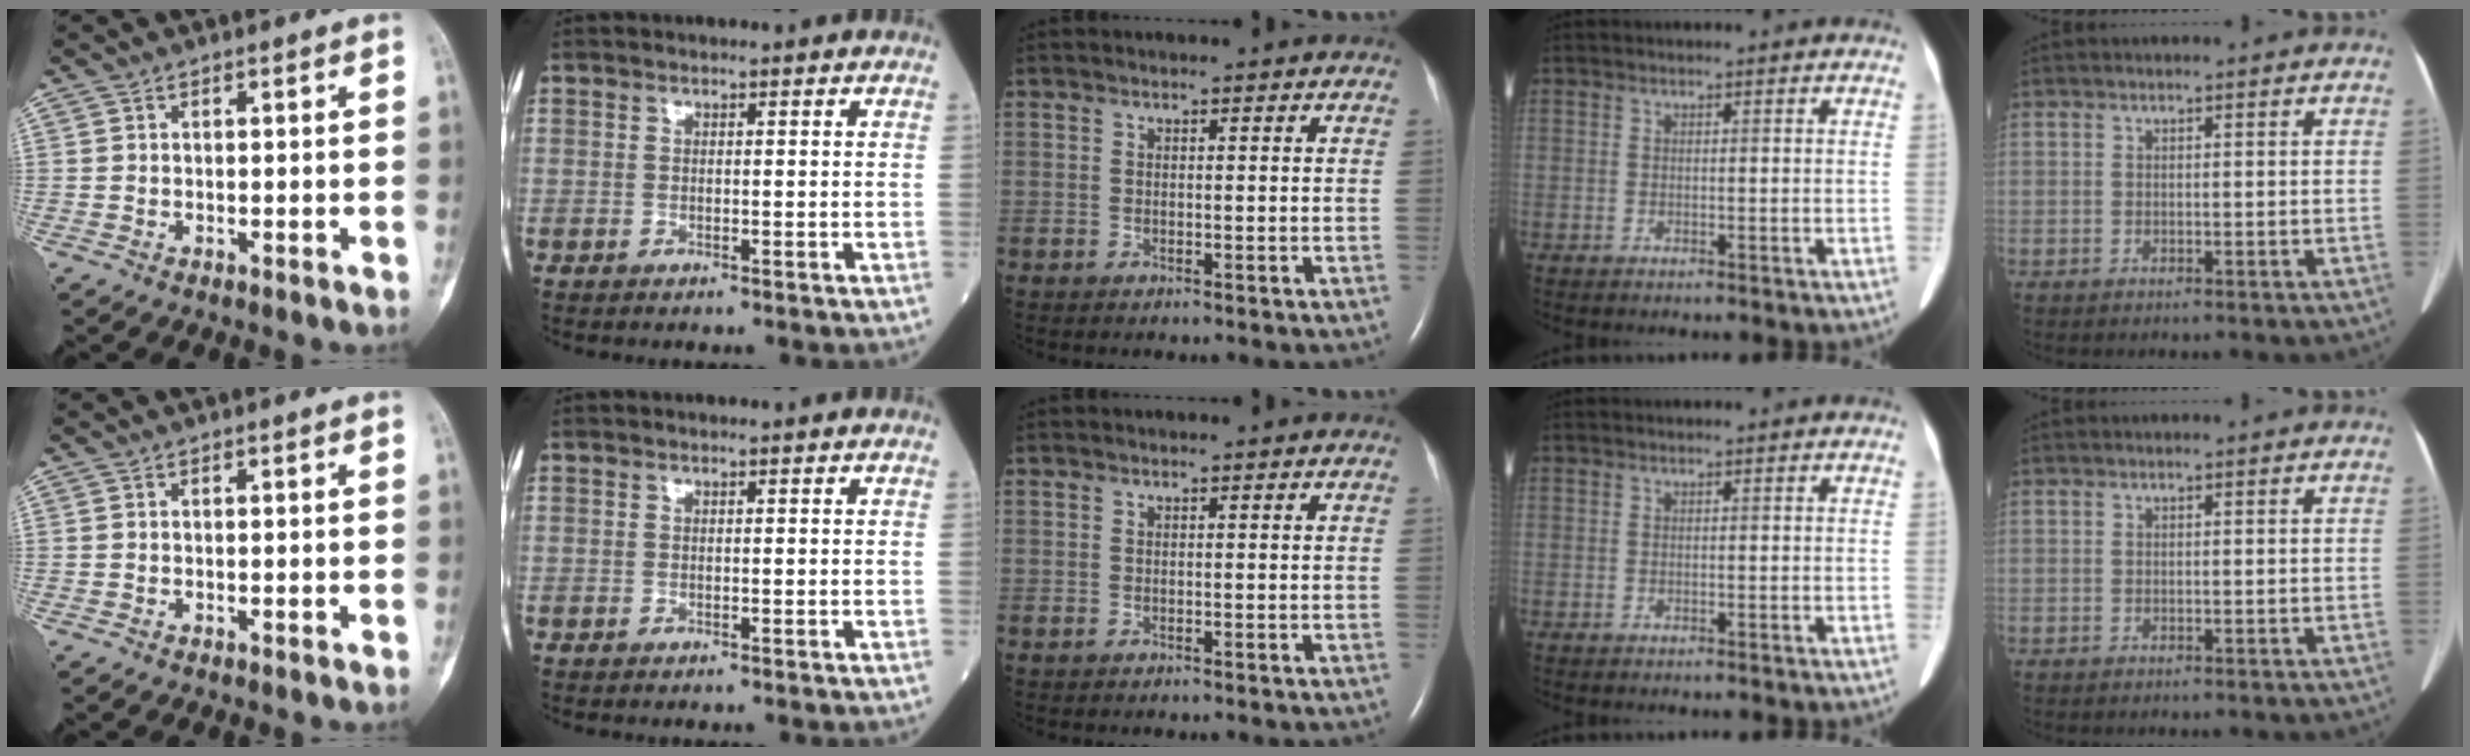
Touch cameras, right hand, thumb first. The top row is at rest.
{}